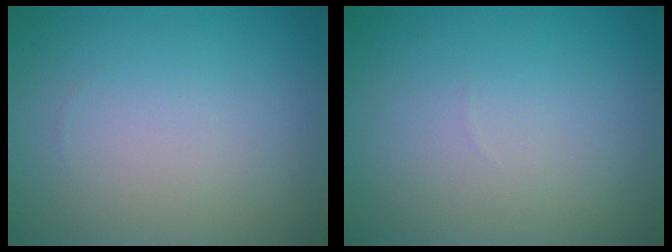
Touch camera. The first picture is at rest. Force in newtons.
{"total": 0.0}